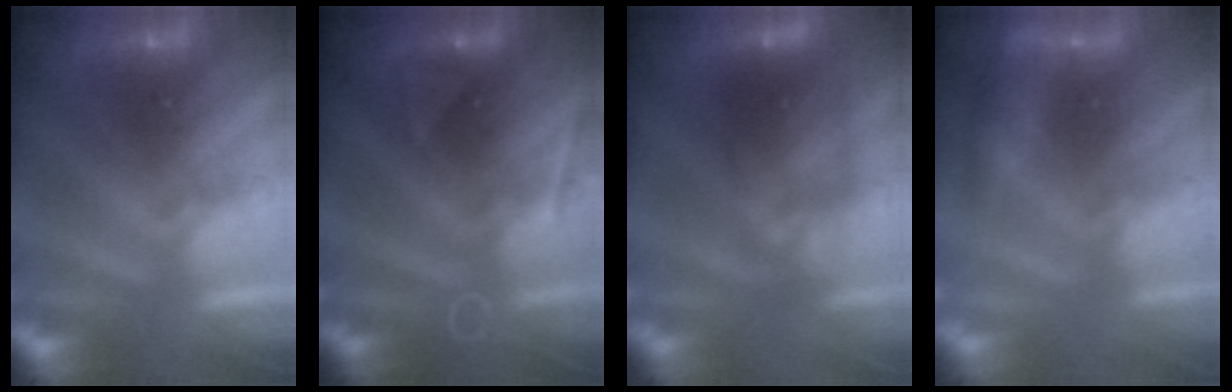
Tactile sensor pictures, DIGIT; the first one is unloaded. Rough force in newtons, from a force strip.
{"total": 2.8}
{"total": 7.1}
{"total": 3.4}